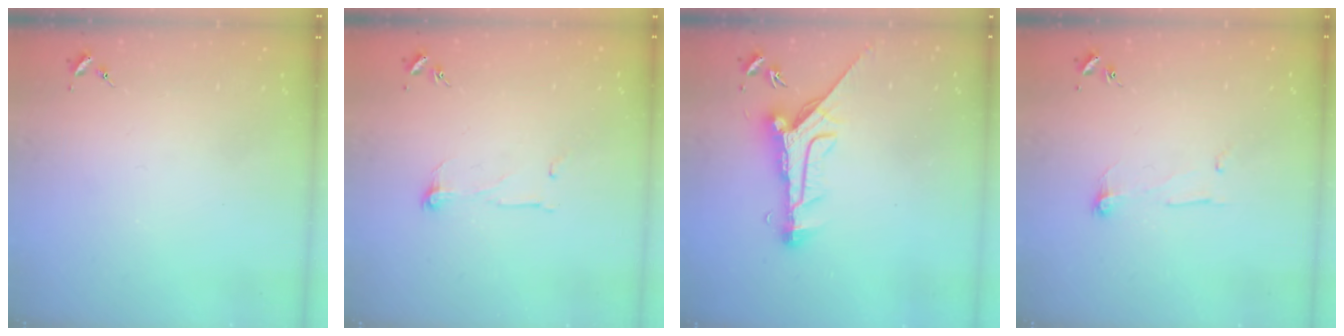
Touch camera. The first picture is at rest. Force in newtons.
{"total": 4.9, "press": 4.8, "slide": 0.4}
{"total": 12.2, "press": 12.1, "slide": 1.2}
{"total": 6.2, "press": 6.2, "slide": 0.4}